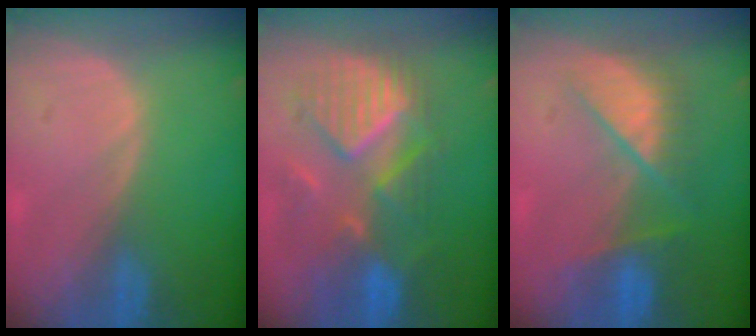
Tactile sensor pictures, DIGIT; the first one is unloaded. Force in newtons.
{"total": 10.2, "press": 9.5, "slide": 3.7}
{"total": 7.1, "press": 7.0, "slide": 0.6}